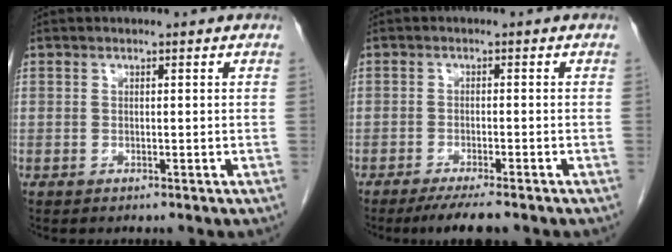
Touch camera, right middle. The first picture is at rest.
{"total": 5.0, "force": [-3.9, 0.3, 3.1], "torque": [-0.049, -0.012, -0.061]}